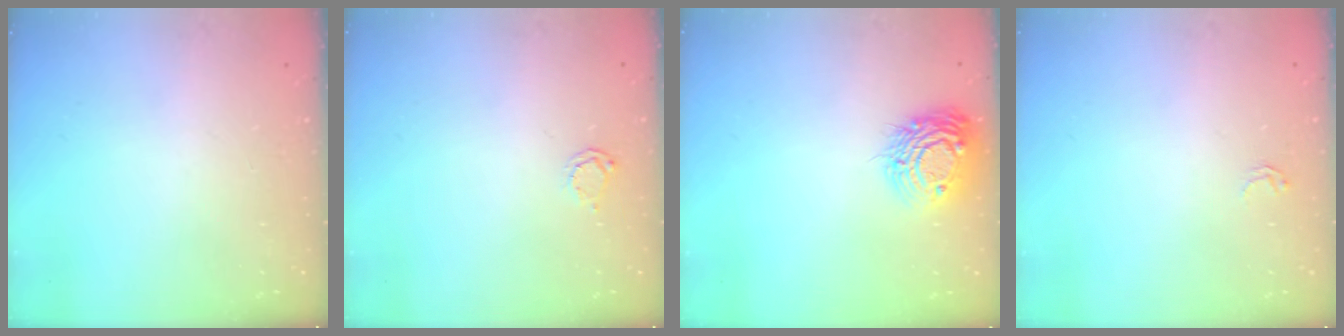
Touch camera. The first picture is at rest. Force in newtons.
{"total": 2.7, "press": 2.7, "slide": 0.4}
{"total": 11.7, "press": 11.7, "slide": 0.9}
{"total": 1.8, "press": 1.8, "slide": 0.0}